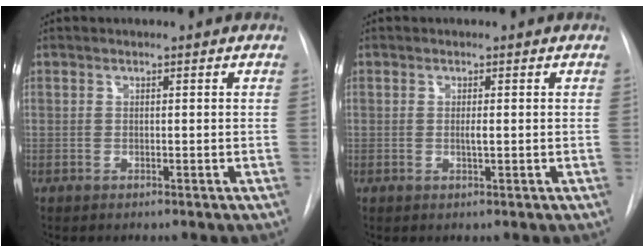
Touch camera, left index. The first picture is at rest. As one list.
[{"total": 0.8, "force": [0.1, 0.0, 0.7], "torque": [-0.016, -0.003, 0.004]}]